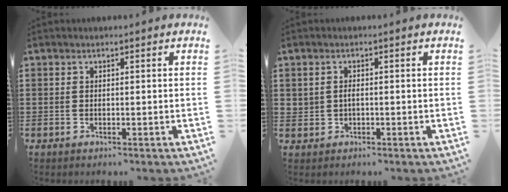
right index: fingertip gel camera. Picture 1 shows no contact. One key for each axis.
{"total": 1.1, "fx": 0.0, "fy": 0.9, "fz": 0.6, "tx": -0.014, "ty": 0.005, "tz": -0.001}